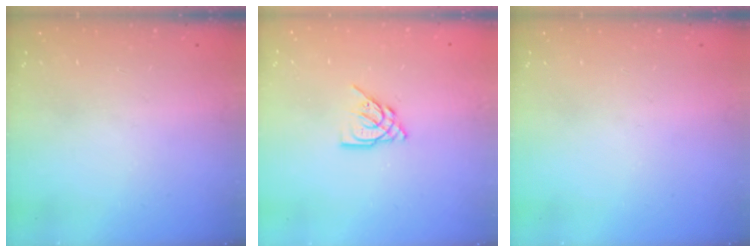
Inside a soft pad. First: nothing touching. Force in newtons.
{"total": 8.0, "press": 7.9, "slide": 0.6}
{"total": 0.0}